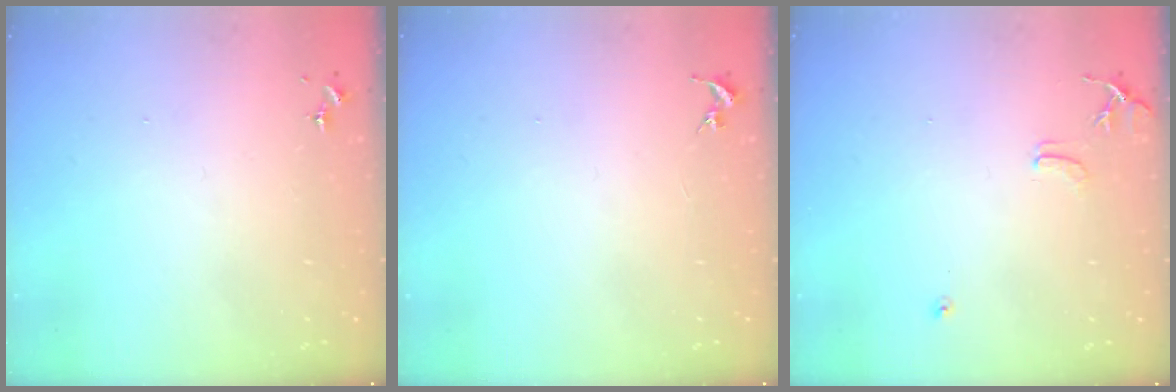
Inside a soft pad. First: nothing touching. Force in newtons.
{"total": 0.0}
{"total": 7.9, "press": 7.9, "slide": 0.7}